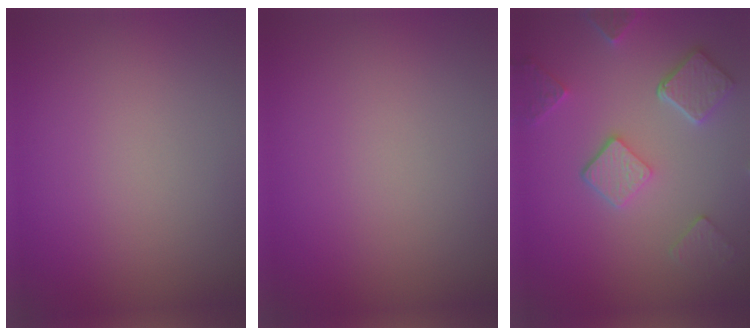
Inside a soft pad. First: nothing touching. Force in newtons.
{"total": 0.0}
{"total": 5.1, "press": 3.9, "slide": 3.3}